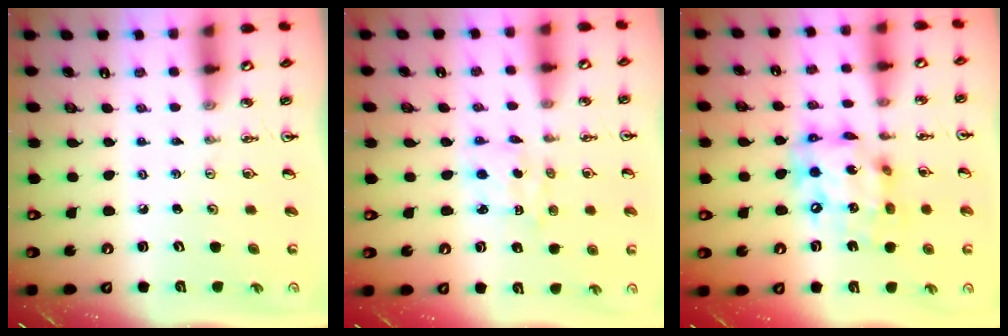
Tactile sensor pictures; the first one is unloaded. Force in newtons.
{"total": 2.1, "press": 2.0, "slide": 0.6}
{"total": 14.7, "press": 14.7, "slide": 1.0}